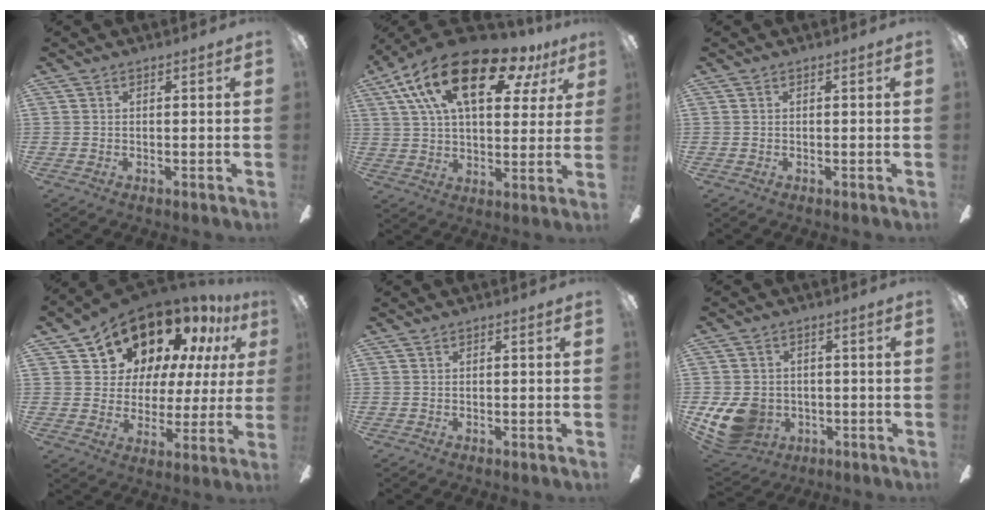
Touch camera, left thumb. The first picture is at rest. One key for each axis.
{"total": 23.1, "fx": 12.1, "fy": 10.6, "fz": 16.5, "tx": -0.302, "ty": -0.044, "tz": 0.199}
{"total": 0.0}
{"total": 17.6, "fx": 13.7, "fy": 9.0, "fz": 6.5, "tx": -0.110, "ty": -0.103, "tz": 0.245}
{"total": 0.0}
{"total": 11.4, "fx": -2.9, "fy": 9.4, "fz": 5.8, "tx": -0.140, "ty": 0.008, "tz": -0.051}